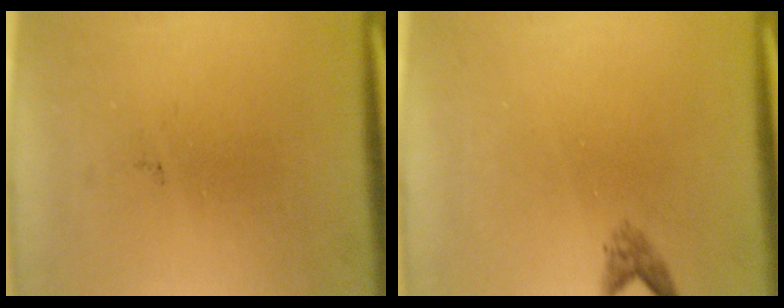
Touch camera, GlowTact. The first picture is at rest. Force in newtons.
{"total": 1.3}